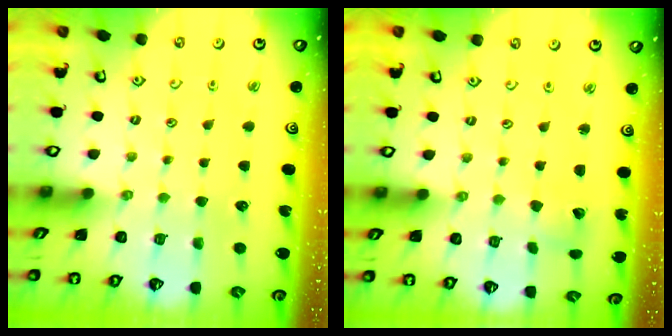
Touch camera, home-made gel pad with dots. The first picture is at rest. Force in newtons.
{"total": 2.7, "press": 2.7, "slide": 0.3}